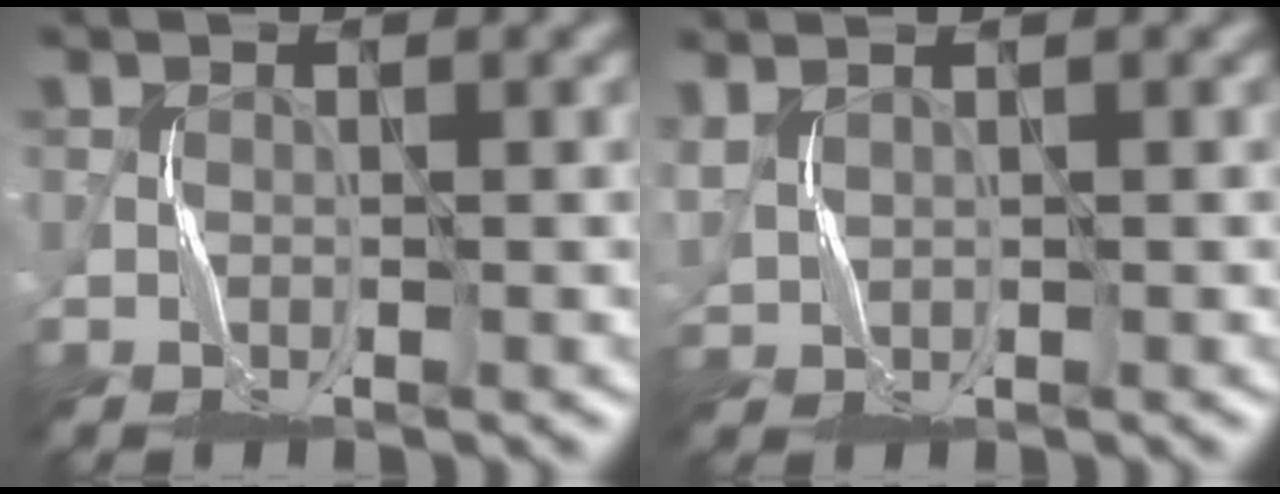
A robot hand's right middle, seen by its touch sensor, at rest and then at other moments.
{"total": 1.9, "force": [1.4, 0.7, 1.0], "torque": [-0.033, 0.007, 0.036]}